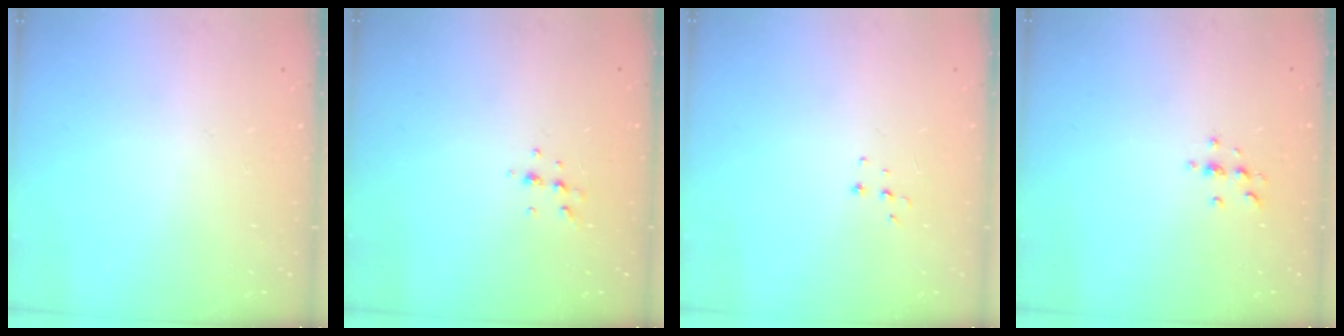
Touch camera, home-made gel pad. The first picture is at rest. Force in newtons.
{"total": 5.3, "press": 5.2, "slide": 1.4}
{"total": 3.7, "press": 3.7, "slide": 0.3}
{"total": 3.4, "press": 3.4, "slide": 0.4}